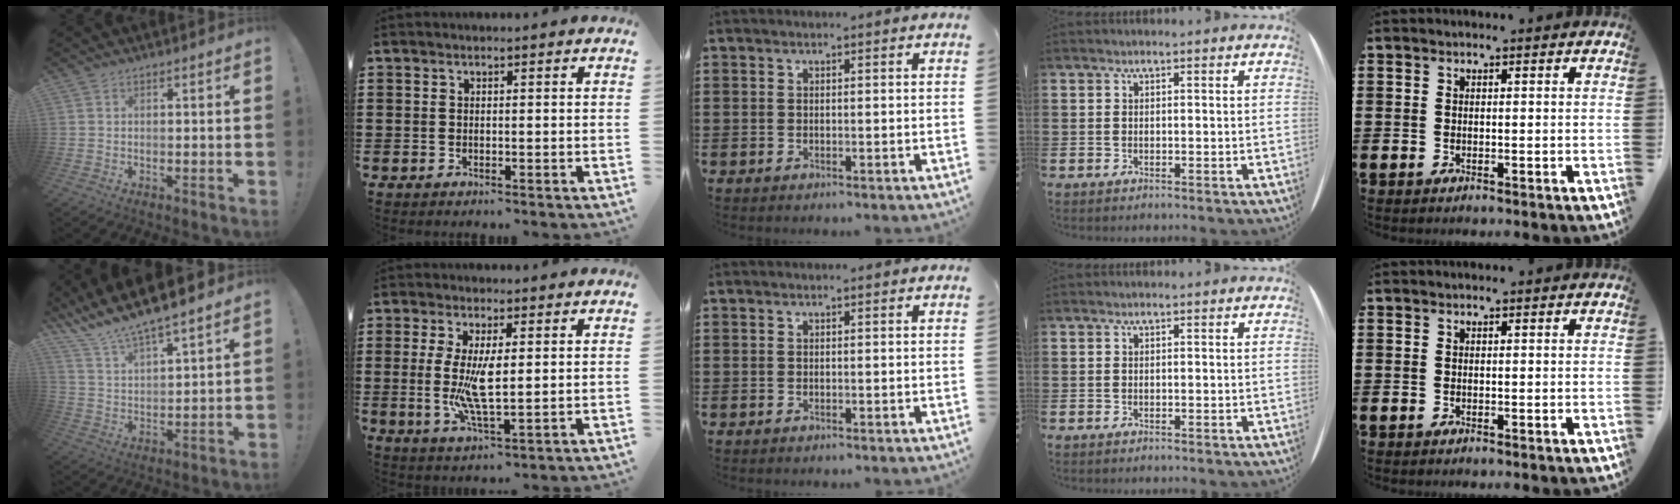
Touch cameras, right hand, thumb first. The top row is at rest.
{"thumb": {"total": 10.3, "force": [9.5, 1.5, 3.7], "torque": [-0.094, -0.077, 0.168]}, "index": {"total": 7.5, "force": [0.5, 2.2, 7.2], "torque": [-0.137, -0.007, 0.006]}}